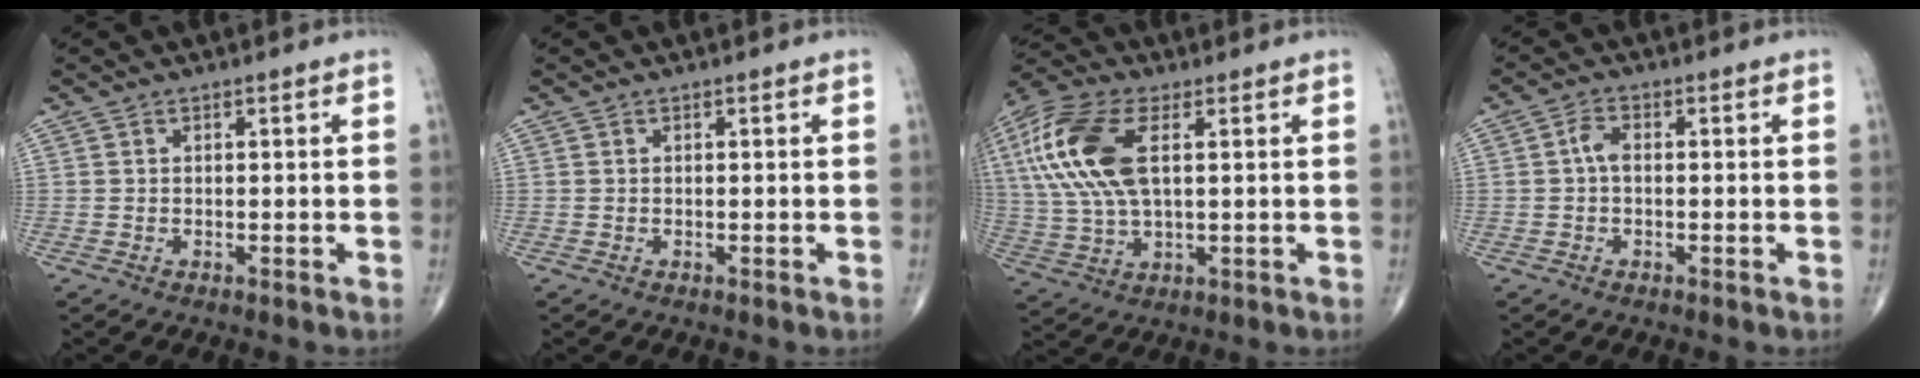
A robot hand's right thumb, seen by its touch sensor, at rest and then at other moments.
{"total": 0.0}
{"total": 18.4, "force": [4.5, 8.9, 15.5], "torque": [-0.358, 0.006, 0.082]}
{"total": 2.5, "force": [-0.1, 1.3, 2.1], "torque": [-0.042, 0.008, -0.007]}